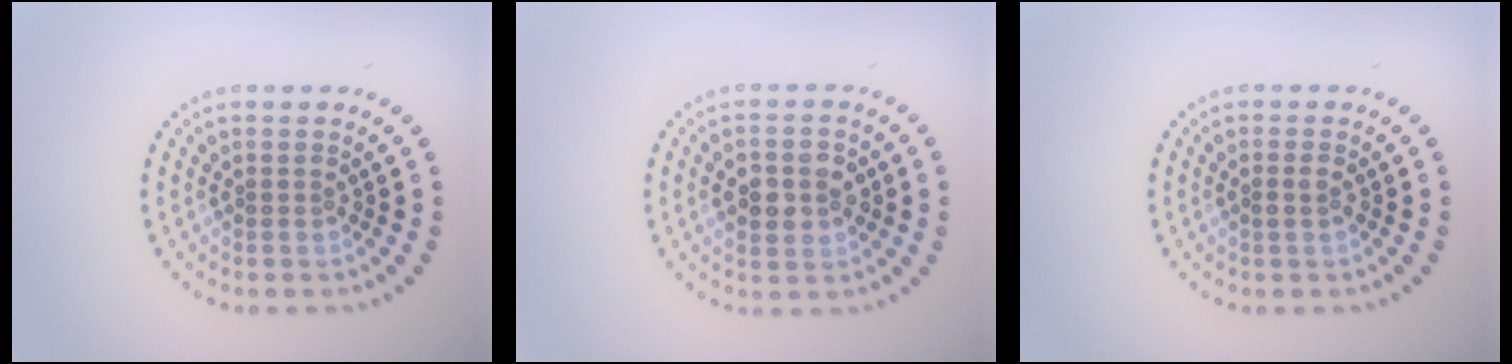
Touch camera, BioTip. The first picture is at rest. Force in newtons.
{"total": 3.7, "press": 3.7, "slide": 0.0}
{"total": 0.9, "press": 0.9, "slide": 0.2}